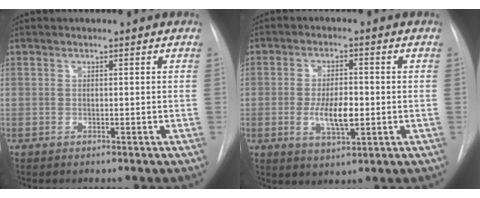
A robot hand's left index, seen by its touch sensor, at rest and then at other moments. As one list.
[{"total": 6.6, "force": [-1.0, 2.4, 6.1], "torque": [-0.112, -0.006, -0.015]}]